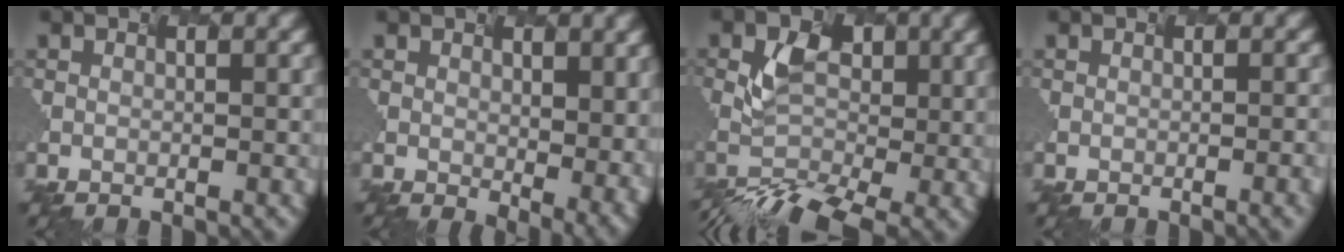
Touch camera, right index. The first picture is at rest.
{"total": 4.6, "force": [0.7, 2.5, 3.8], "torque": [-0.065, -0.022, 0.033]}
{"total": 4.4, "force": [-2.8, 2.2, 2.6], "torque": [-0.065, 0.000, -0.050]}
{"total": 3.5, "force": [-0.2, 1.4, 3.1], "torque": [-0.009, 0.013, -0.004]}